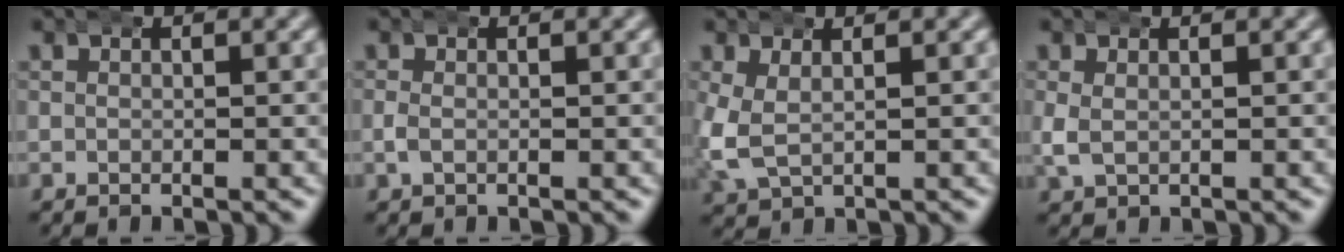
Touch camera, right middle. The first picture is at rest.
{"total": 0.7, "force": [-0.3, 0.5, 0.4], "torque": [-0.016, 0.000, -0.006]}
{"total": 4.1, "force": [0.1, 3.5, 2.2], "torque": [-0.083, -0.015, 0.010]}
{"total": 1.9, "force": [0.4, 1.3, 1.3], "torque": [-0.041, -0.004, 0.013]}